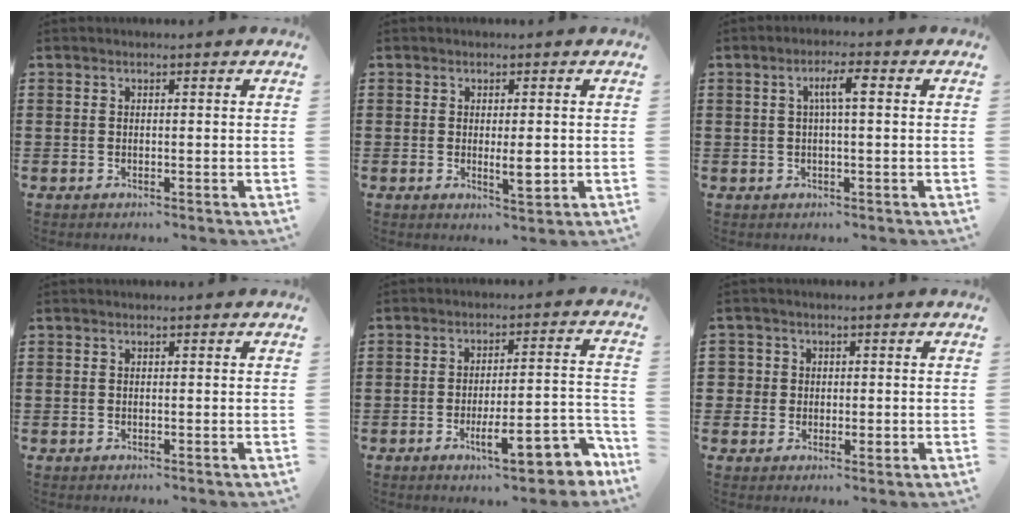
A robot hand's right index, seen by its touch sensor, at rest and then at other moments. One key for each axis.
{"total": 3.5, "fx": -0.4, "fy": 0.8, "fz": 3.4, "tx": -0.057, "ty": -0.002, "tz": -0.007}
{"total": 3.7, "fx": 0.5, "fy": 0.6, "fz": 3.7, "tx": -0.070, "ty": 0.007, "tz": 0.004}
{"total": 0.0}
{"total": 10.4, "fx": -5.7, "fy": 2.6, "fz": 8.3, "tx": -0.111, "ty": 0.004, "tz": -0.098}
{"total": 2.5, "fx": 0.3, "fy": 2.5, "fz": 0.4, "tx": -0.020, "ty": 0.008, "tz": 0.003}